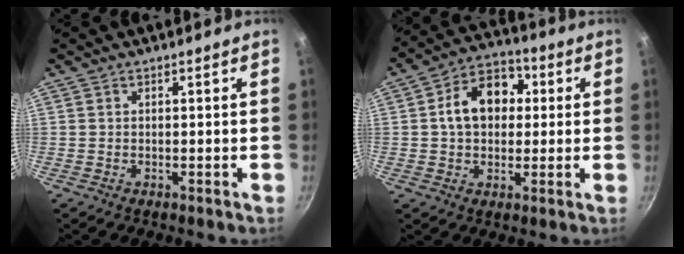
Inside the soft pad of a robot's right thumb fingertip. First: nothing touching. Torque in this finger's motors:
{"motor_torque": [0.49, 2.55, 1.20, 0.26, 0.13]}